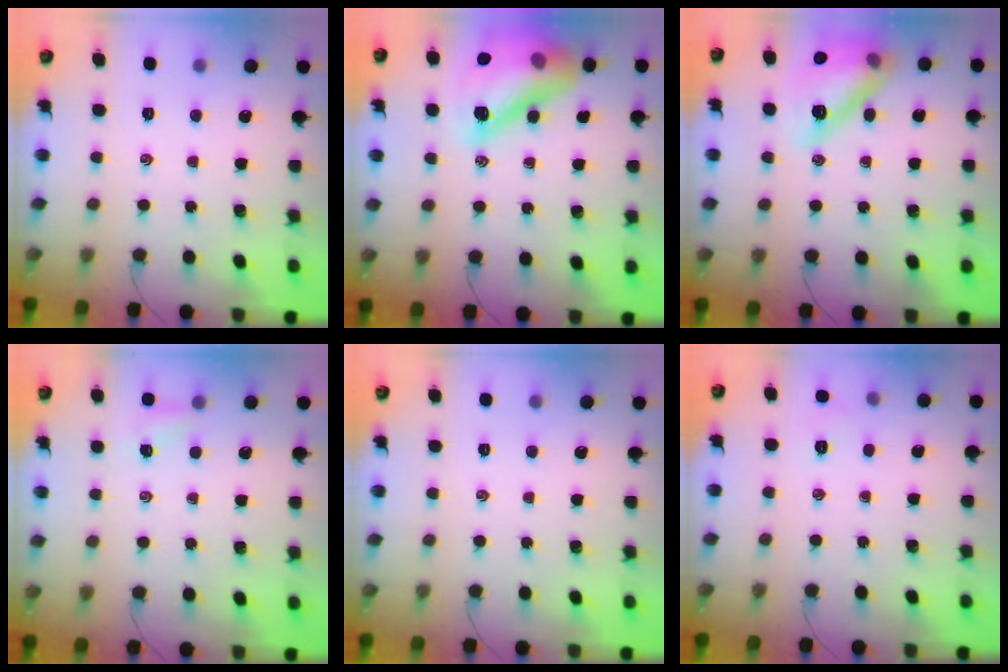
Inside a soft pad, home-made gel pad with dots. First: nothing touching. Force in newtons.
{"total": 20.1, "press": 19.9, "slide": 2.5}
{"total": 16.9, "press": 16.7, "slide": 2.4}
{"total": 2.4, "press": 2.3, "slide": 0.9}
{"total": 0.0}
{"total": 4.0, "press": 3.9, "slide": 1.0}